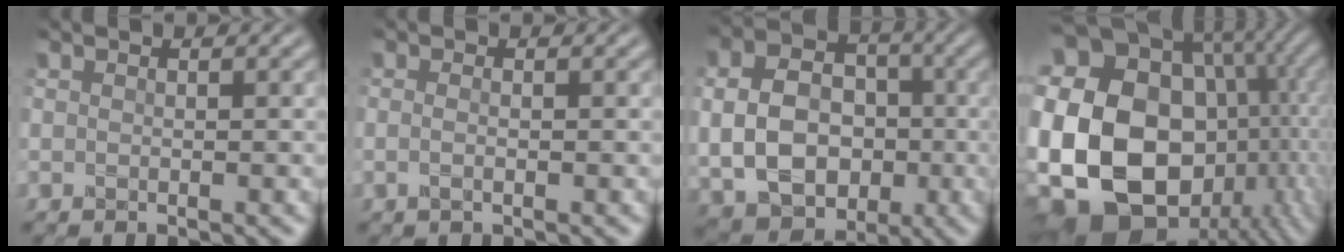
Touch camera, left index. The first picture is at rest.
{"total": 1.1, "force": [0.0, 0.5, 1.0], "torque": [-0.012, -0.001, -0.009]}
{"total": 8.8, "force": [-0.5, 6.7, 5.6], "torque": [-0.104, 0.003, -0.014]}
{"total": 24.3, "force": [-1.1, 19.5, 14.5], "torque": [-0.306, -0.019, -0.038]}